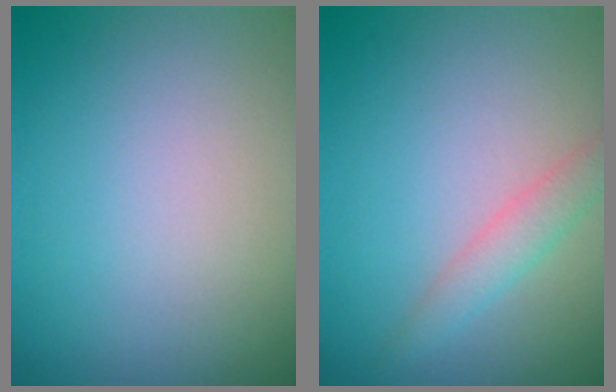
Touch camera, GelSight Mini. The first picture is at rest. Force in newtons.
{"total": 2.0, "press": 2.0, "slide": 0.0}